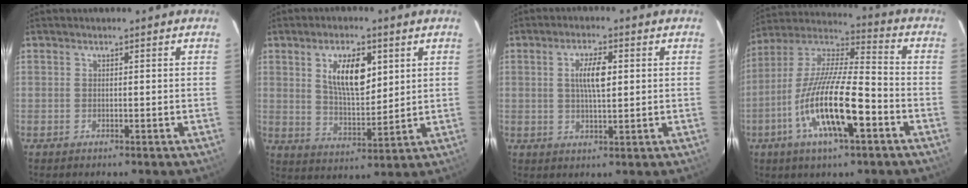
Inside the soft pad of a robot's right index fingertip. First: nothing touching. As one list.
[{"total": 10.5, "force": [3.9, 4.8, 8.5], "torque": [-0.146, 0.004, 0.075]}, {"total": 5.6, "force": [1.1, 1.8, 5.2], "torque": [-0.093, 0.005, 0.021]}, {"total": 18.5, "force": [-7.2, 4.4, 16.5], "torque": [-0.320, -0.018, -0.141]}]